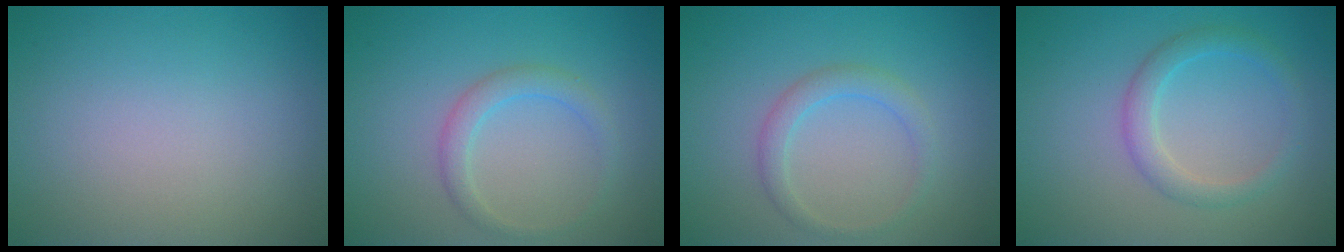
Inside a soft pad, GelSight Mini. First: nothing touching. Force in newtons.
{"total": 2.1, "press": 2.1, "slide": 0.0}
{"total": 2.0, "press": 2.0, "slide": 0.1}
{"total": 2.4, "press": 2.4, "slide": 0.1}